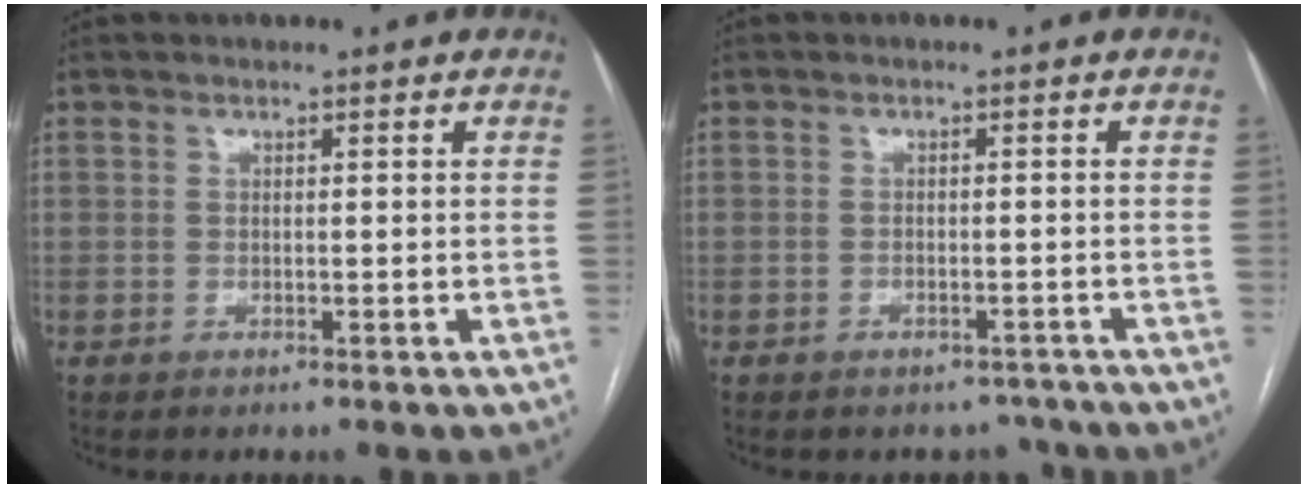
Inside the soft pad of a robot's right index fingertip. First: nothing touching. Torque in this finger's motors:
{"motor_torque": [0.18, 0.00, 0.08, 0.00]}